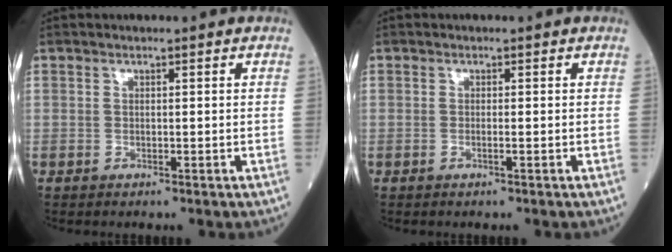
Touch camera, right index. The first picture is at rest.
{"total": 0.6, "force": [-0.2, -0.1, 0.5], "torque": [-0.010, 0.001, -0.005]}